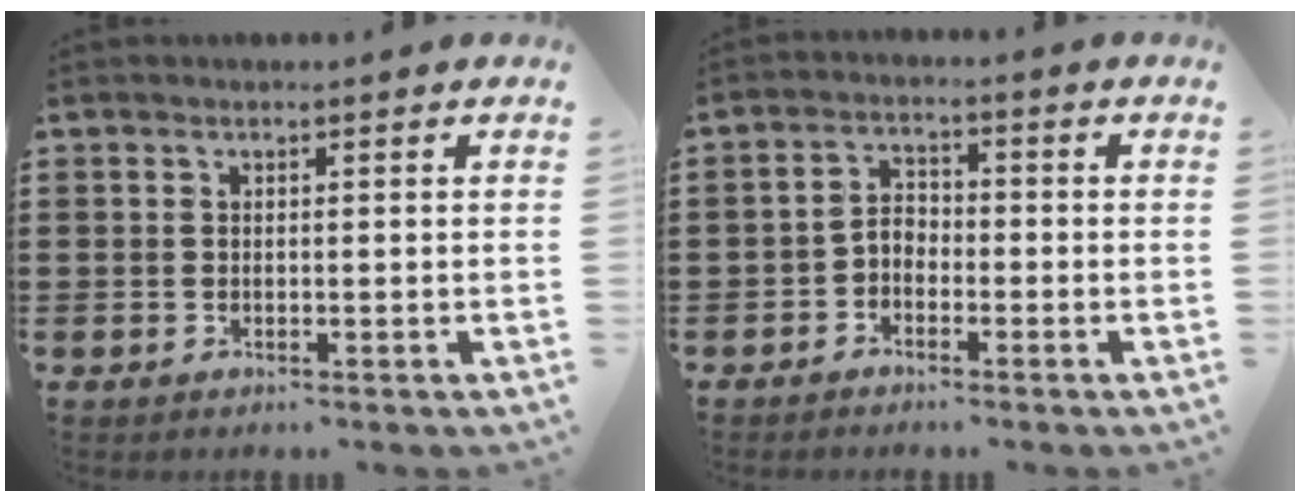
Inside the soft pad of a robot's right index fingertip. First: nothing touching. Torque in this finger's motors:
{"motor_torque": [0.48, -0.43, 0.24, 0.05]}